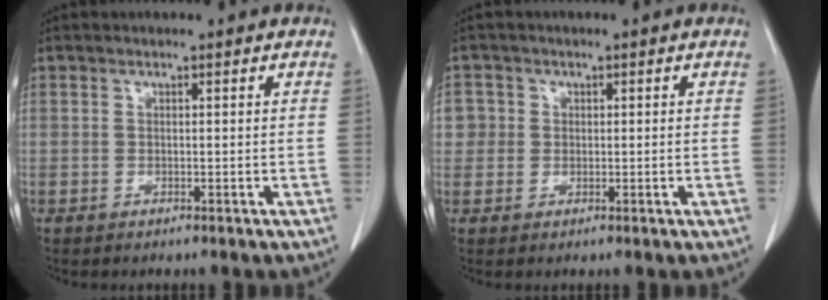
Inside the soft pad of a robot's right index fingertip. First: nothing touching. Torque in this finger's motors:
{"motor_torque": [0.07, -0.07, 0.04, 0.02]}